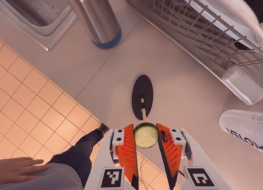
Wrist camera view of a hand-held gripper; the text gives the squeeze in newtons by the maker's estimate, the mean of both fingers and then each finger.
{"total": 8.2, "left": 8.1, "right": 8.3}